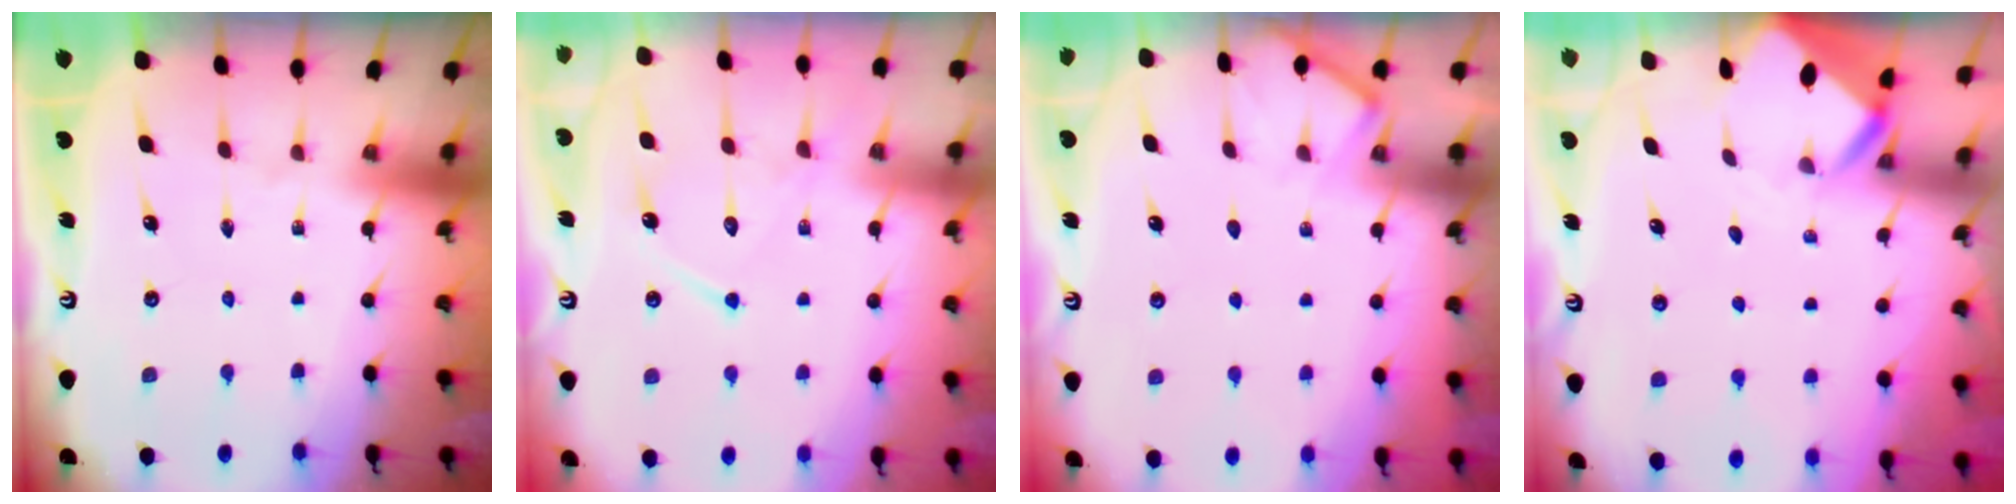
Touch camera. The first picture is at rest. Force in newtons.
{"total": 13.0, "press": 13.0, "slide": 1.2}
{"total": 4.7, "press": 4.7, "slide": 0.6}
{"total": 3.2, "press": 3.2, "slide": 0.2}